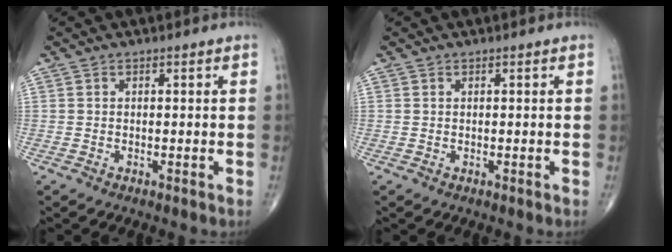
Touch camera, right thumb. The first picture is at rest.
{"total": 0.0}